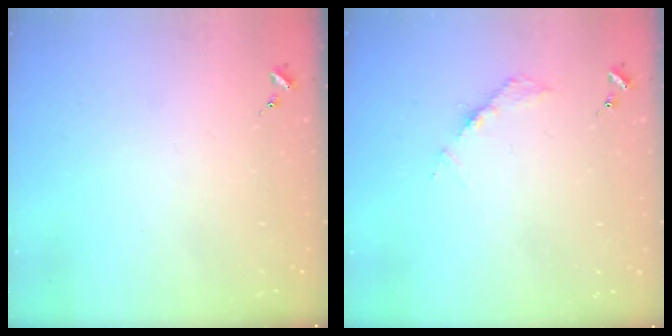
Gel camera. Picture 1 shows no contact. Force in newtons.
{"total": 3.6, "press": 3.6, "slide": 0.5}